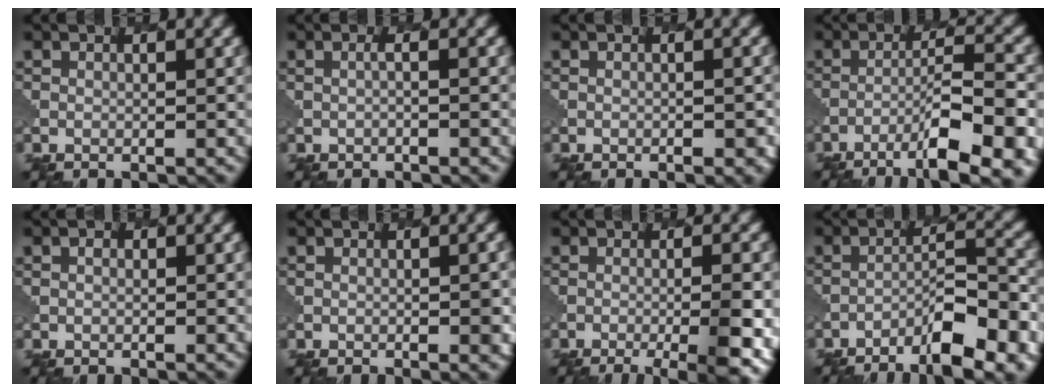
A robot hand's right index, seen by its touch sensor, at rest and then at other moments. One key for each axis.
{"total": 0.7, "fx": 0.0, "fy": 0.2, "fz": 0.7, "tx": -0.009, "ty": 0.003, "tz": -0.005}
{"total": 1.6, "fx": -0.7, "fy": 0.8, "fz": 1.3, "tx": -0.008, "ty": 0.004, "tz": -0.001}
{"total": 8.9, "fx": -5.1, "fy": 1.7, "fz": 7.1, "tx": -0.106, "ty": 0.015, "tz": -0.078}
{"total": 0.5, "fx": 0.1, "fy": 0.4, "fz": 0.3, "tx": -0.005, "ty": 0.001, "tz": 0.002}
{"total": 1.6, "fx": -0.3, "fy": 0.5, "fz": 1.5, "tx": -0.016, "ty": 0.000, "tz": 0.000}
{"total": 8.5, "fx": -3.7, "fy": 2.9, "fz": 7.0, "tx": -0.071, "ty": 0.003, "tz": -0.039}
{"total": 8.1, "fx": -5.3, "fy": 2.0, "fz": 5.7, "tx": -0.085, "ty": 0.011, "tz": -0.081}